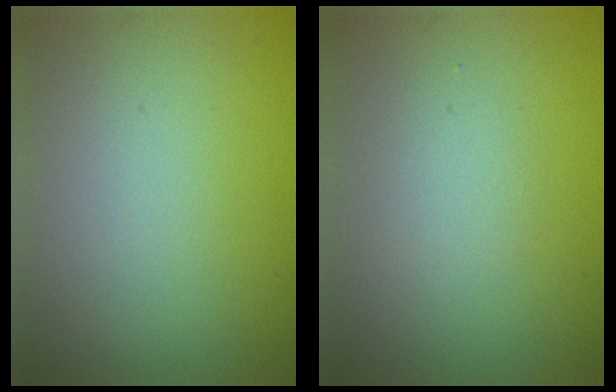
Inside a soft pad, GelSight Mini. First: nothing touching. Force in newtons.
{"total": 1.4, "press": 1.4, "slide": 0.1}